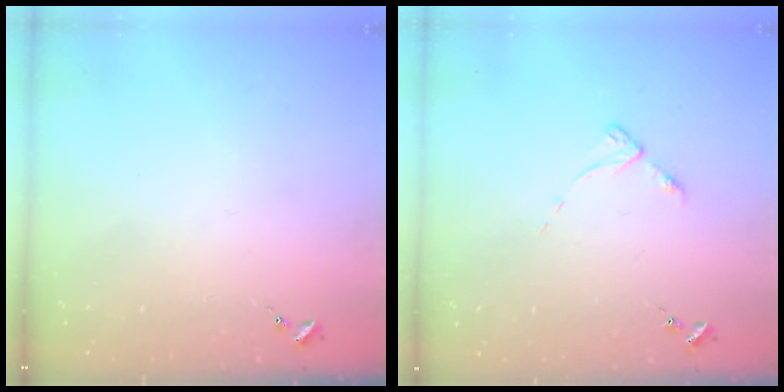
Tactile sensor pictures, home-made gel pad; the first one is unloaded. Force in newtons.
{"total": 4.4, "press": 4.3, "slide": 0.7}